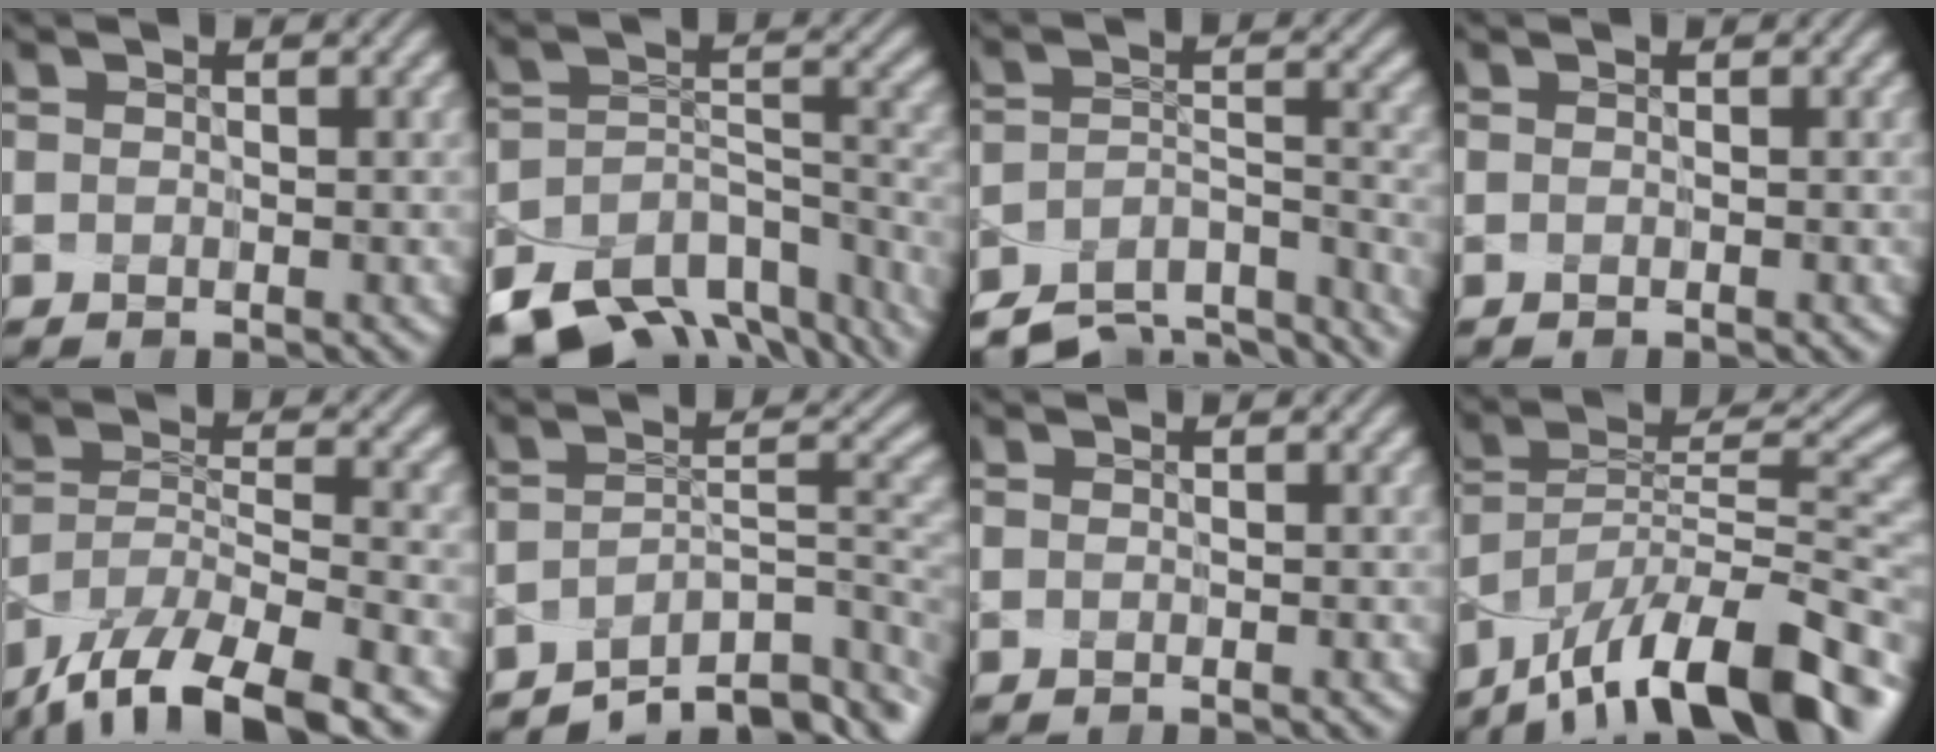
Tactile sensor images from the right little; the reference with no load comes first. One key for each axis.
{"total": 14.7, "fx": -9.7, "fy": 8.2, "fz": 7.4, "tx": -0.172, "ty": -0.024, "tz": -0.119}
{"total": 12.1, "fx": -10.1, "fy": 5.0, "fz": 4.3, "tx": -0.083, "ty": 0.000, "tz": -0.122}
{"total": 0.0}
{"total": 11.3, "fx": -8.4, "fy": 3.4, "fz": 6.8, "tx": -0.128, "ty": -0.005, "tz": -0.144}
{"total": 8.3, "fx": -5.1, "fy": 3.8, "fz": 5.4, "tx": -0.069, "ty": -0.001, "tz": -0.081}
{"total": 0.0}
{"total": 13.9, "fx": -8.9, "fy": 4.6, "fz": 9.6, "tx": -0.160, "ty": 0.019, "tz": -0.139}